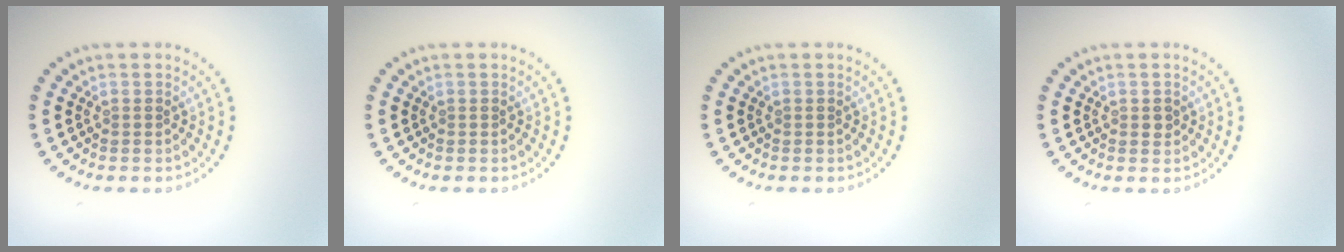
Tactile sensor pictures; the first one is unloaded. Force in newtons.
{"total": 0.0}
{"total": 0.0}
{"total": 0.9, "press": 0.9, "slide": 0.0}